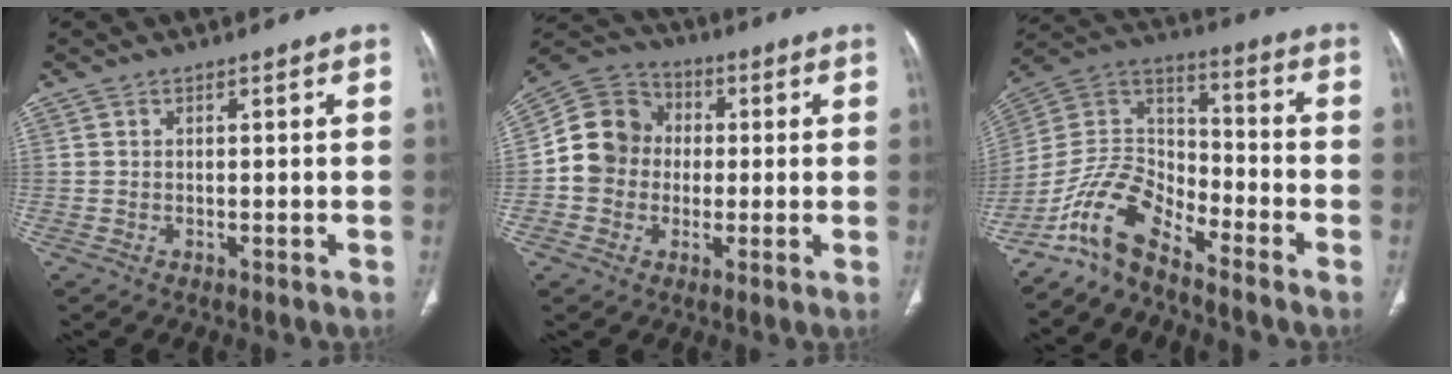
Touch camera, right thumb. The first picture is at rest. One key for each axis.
{"total": 11.4, "fx": -0.3, "fy": 10.5, "fz": 4.6, "tx": -0.058, "ty": 0.032, "tz": -0.015}
{"total": 11.1, "fx": -9.1, "fy": 4.1, "fz": 4.9, "tx": -0.091, "ty": 0.087, "tz": -0.187}